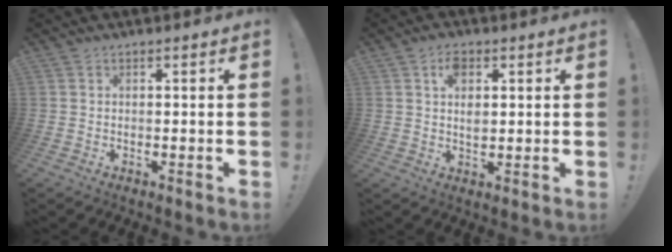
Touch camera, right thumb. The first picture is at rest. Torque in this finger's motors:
{"motor_torque": [0.05, 0.24, 0.19, -0.04, 0.23]}